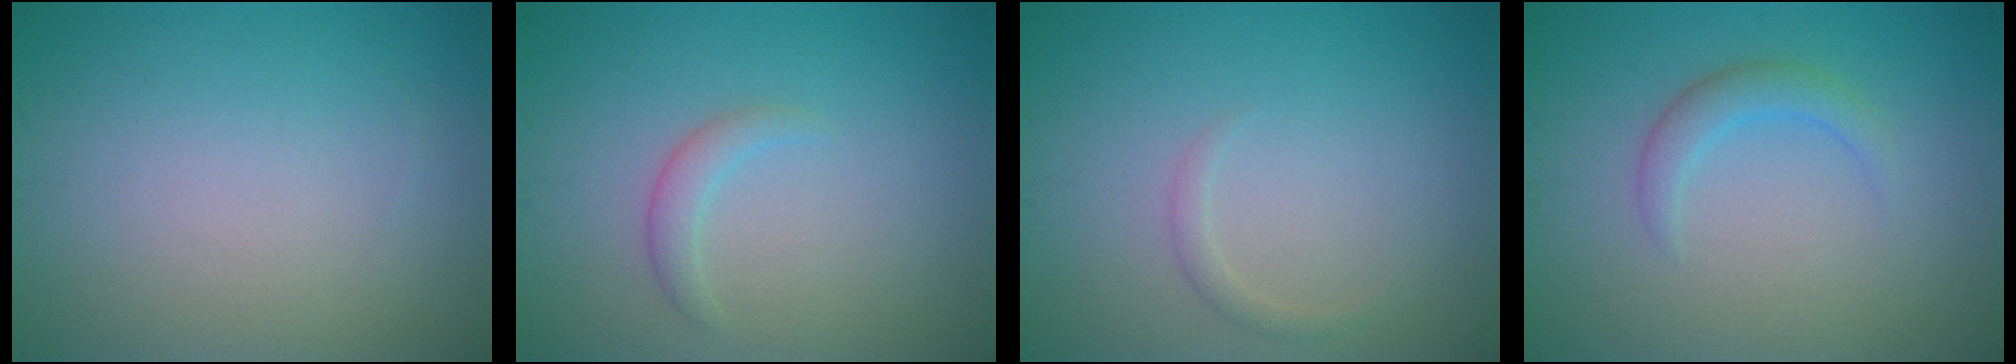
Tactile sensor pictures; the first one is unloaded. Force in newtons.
{"total": 1.4, "press": 1.4, "slide": 0.2}
{"total": 0.9, "press": 0.9, "slide": 0.0}
{"total": 2.0, "press": 2.0, "slide": 0.1}